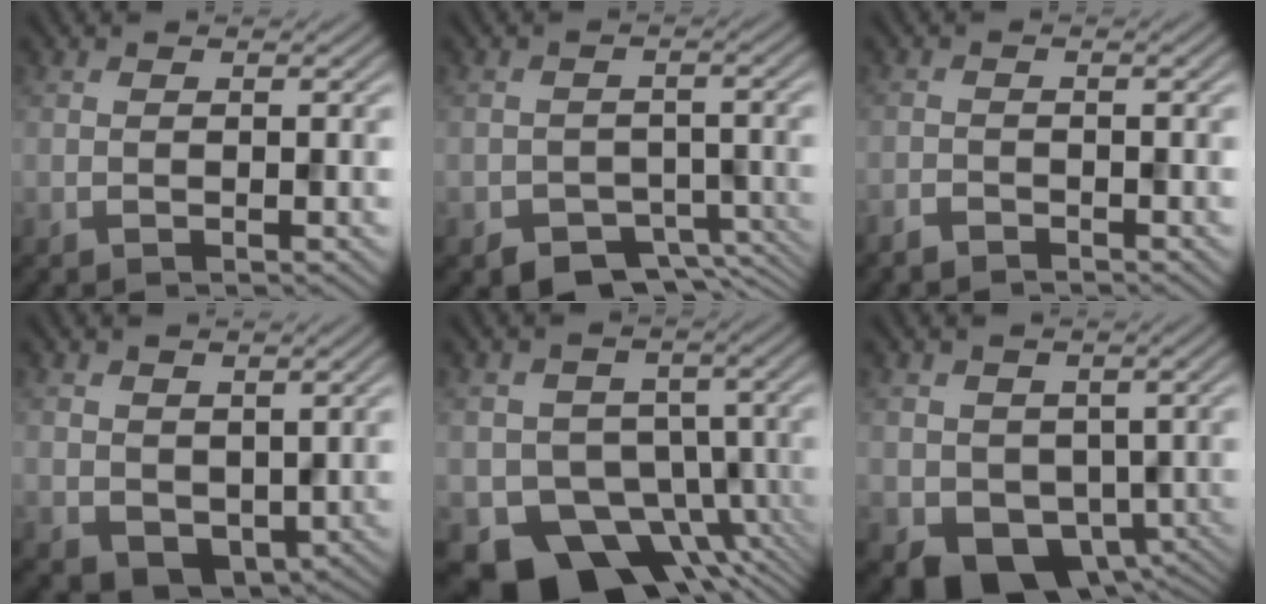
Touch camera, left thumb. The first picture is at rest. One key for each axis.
{"total": 4.7, "fx": -3.5, "fy": 2.8, "fz": 1.5, "tx": -0.010, "ty": -0.020, "tz": -0.046}
{"total": 1.4, "fx": -1.3, "fy": 0.2, "fz": 0.3, "tx": 0.005, "ty": -0.005, "tz": -0.028}
{"total": 3.2, "fx": 1.0, "fy": 2.6, "fz": 1.5, "tx": -0.032, "ty": -0.017, "tz": 0.029}
{"total": 9.7, "fx": -4.6, "fy": 7.7, "fz": 3.9, "tx": -0.049, "ty": -0.034, "tz": -0.076}
{"total": 6.2, "fx": -1.0, "fy": 5.2, "fz": 3.1, "tx": -0.061, "ty": -0.035, "tz": -0.008}